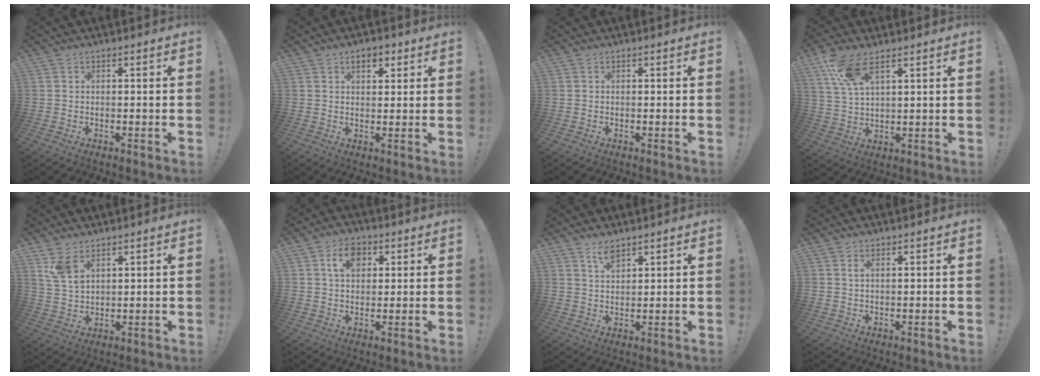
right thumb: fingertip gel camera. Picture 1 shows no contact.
{"total": 4.4, "force": [2.3, 2.6, 2.8], "torque": [-0.038, 0.002, 0.038]}
{"total": 0.0}
{"total": 9.3, "force": [6.0, 3.1, 6.3], "torque": [-0.125, -0.018, 0.114]}
{"total": 6.4, "force": [4.4, 3.0, 3.7], "torque": [-0.065, -0.023, 0.083]}
{"total": 8.1, "force": [2.9, 5.7, 5.0], "torque": [-0.073, 0.006, 0.052]}
{"total": 4.4, "force": [3.3, 1.4, 2.5], "torque": [-0.046, -0.016, 0.058]}
{"total": 1.3, "force": [0.8, 0.2, 1.0], "torque": [-0.014, -0.002, 0.012]}